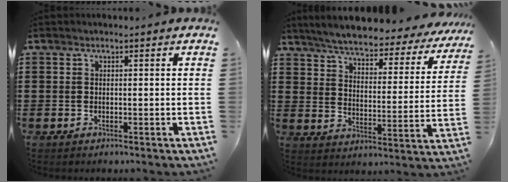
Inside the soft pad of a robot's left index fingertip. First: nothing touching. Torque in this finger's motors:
{"motor_torque": [1.86, -0.28, 1.05, 0.21]}